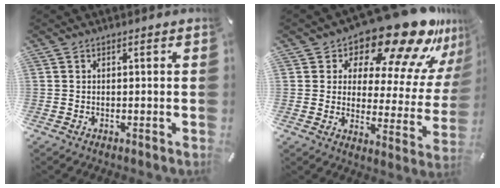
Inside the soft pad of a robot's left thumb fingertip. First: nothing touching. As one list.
[{"total": 20.5, "force": [16.0, 7.2, 10.5], "torque": [-0.146, -0.135, 0.263]}]